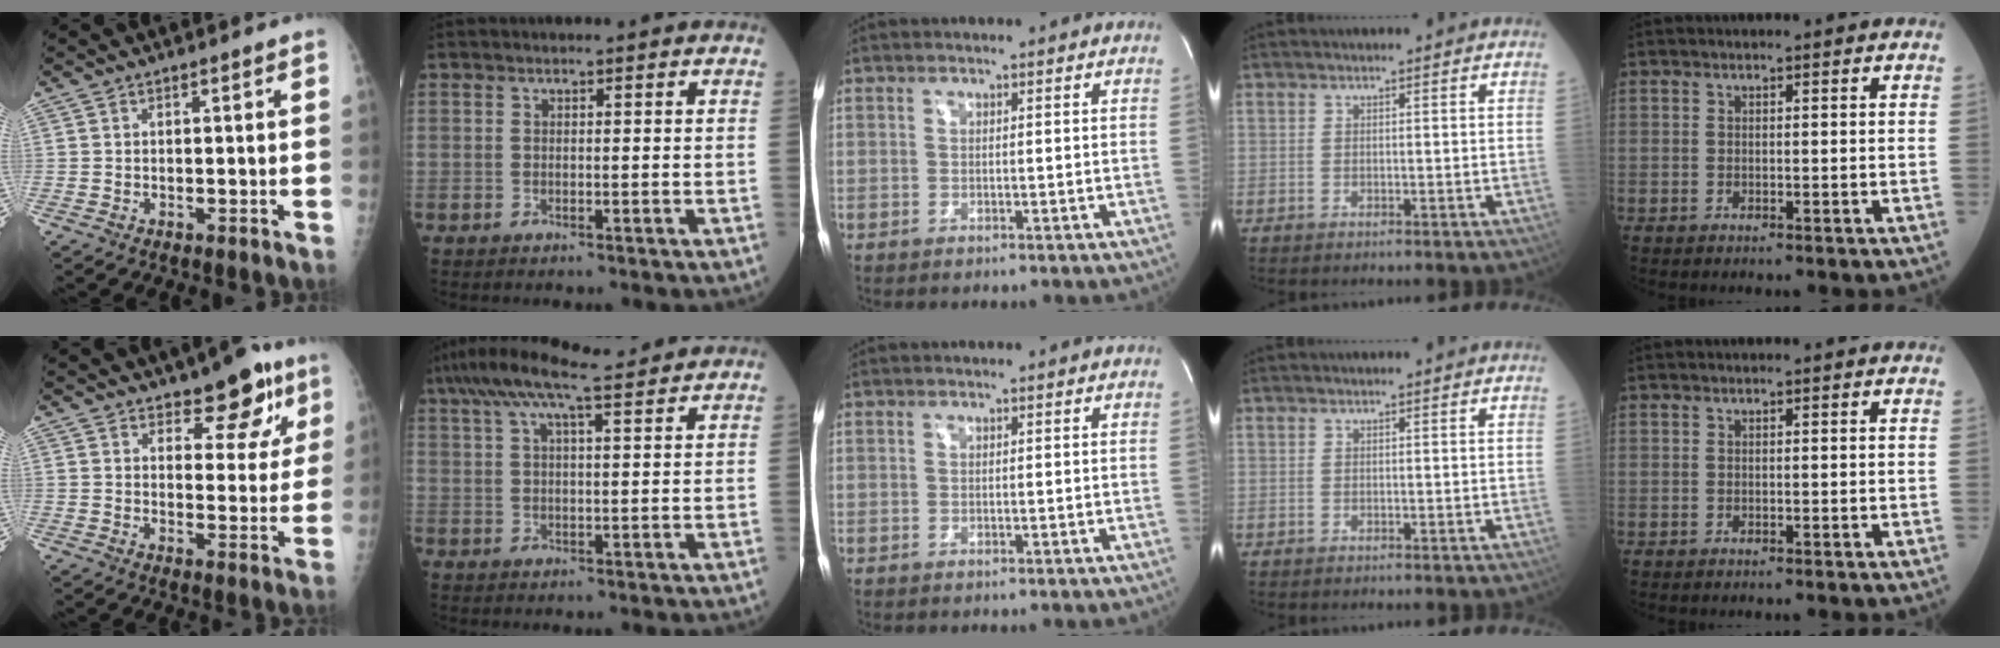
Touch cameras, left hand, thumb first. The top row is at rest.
{"thumb": {"total": 9.7, "force": [6.4, 4.5, 5.7], "torque": [-0.034, -0.035, 0.087]}, "index": {"total": 11.5, "force": [9.2, 1.0, 6.7], "torque": [-0.125, 0.040, 0.144]}}